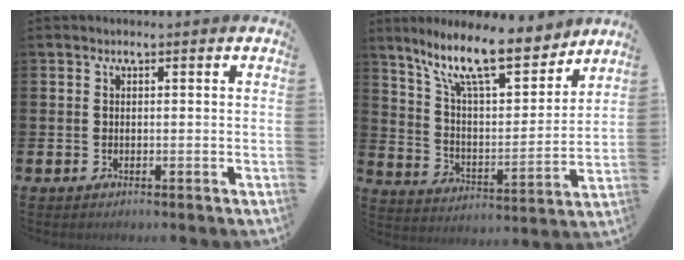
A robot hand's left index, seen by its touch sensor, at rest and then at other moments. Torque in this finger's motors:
{"motor_torque": [0.97, -1.16, 1.05, 0.21]}